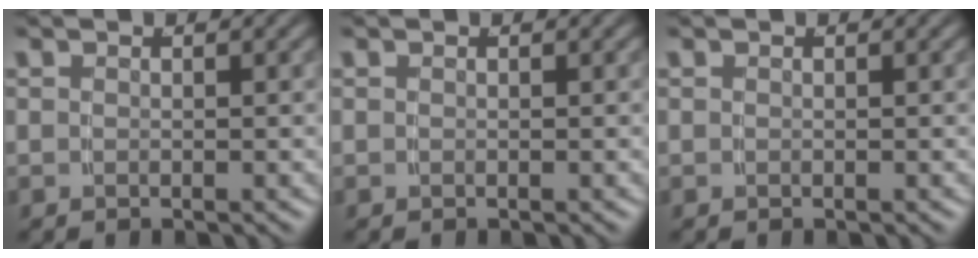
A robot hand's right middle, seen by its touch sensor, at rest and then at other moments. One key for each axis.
{"total": 0.0}
{"total": 0.0}